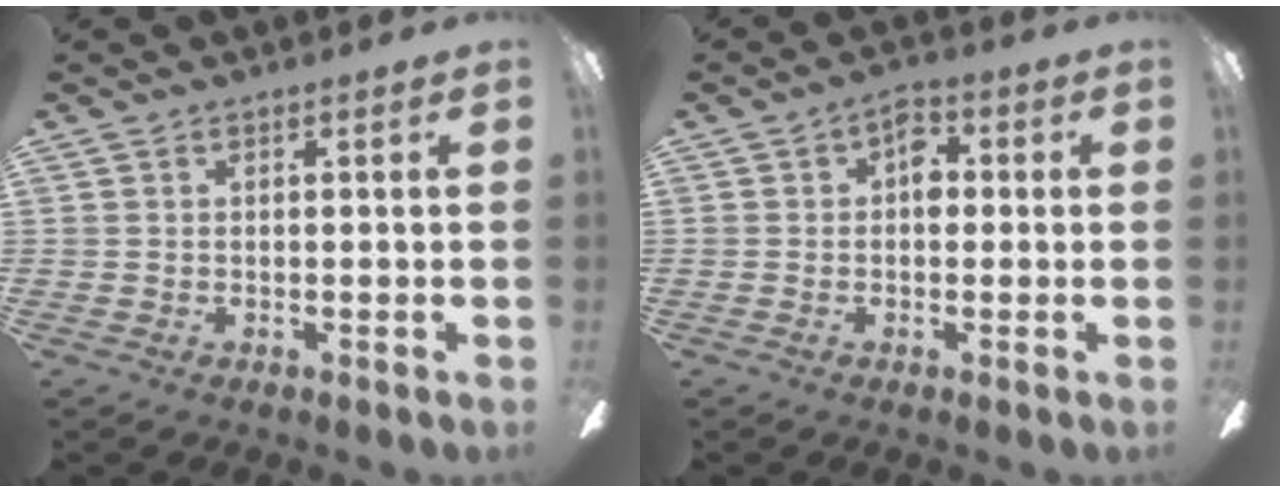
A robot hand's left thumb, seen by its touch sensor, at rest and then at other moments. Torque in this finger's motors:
{"motor_torque": [0.61, 0.53, 0.89, 0.05, 0.02]}